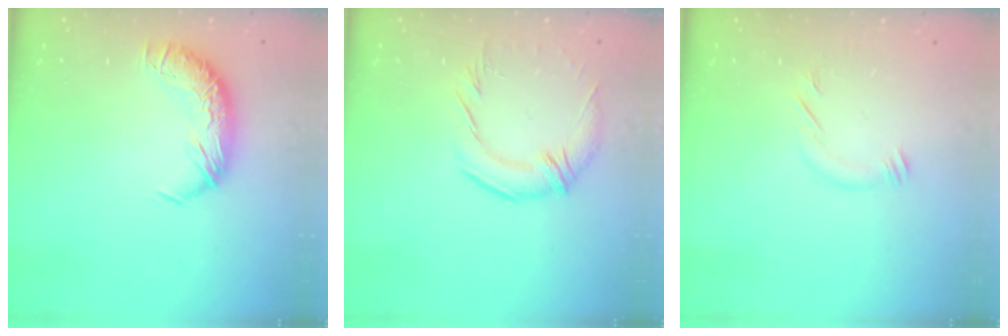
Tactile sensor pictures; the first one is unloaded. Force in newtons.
{"total": 3.0, "press": 1.4, "slide": 2.6}
{"total": 5.4, "press": 5.3, "slide": 1.2}